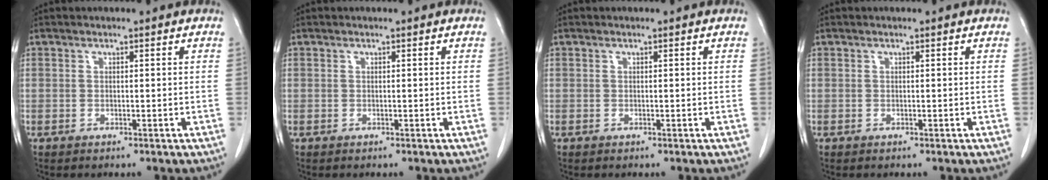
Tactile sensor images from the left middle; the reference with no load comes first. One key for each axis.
{"total": 0.0}
{"total": 0.0}
{"total": 0.0}